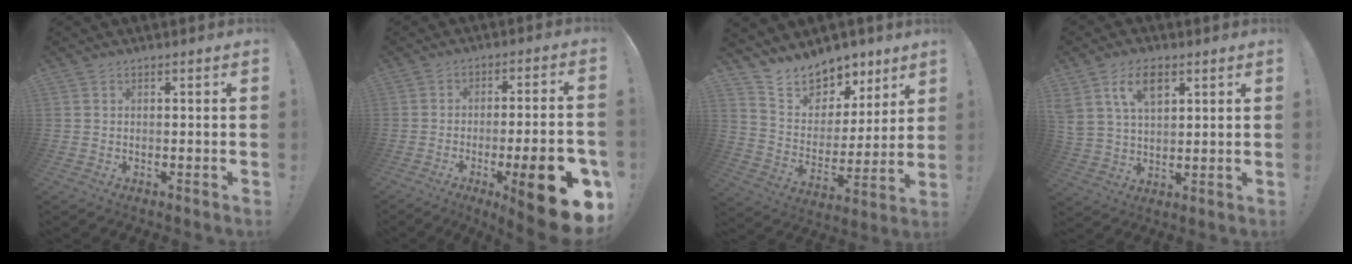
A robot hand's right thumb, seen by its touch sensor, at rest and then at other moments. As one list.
[{"total": 16.8, "force": [-6.8, 3.5, 15.0], "torque": [-0.195, 0.024, -0.093]}, {"total": 12.8, "force": [10.9, 6.3, 2.1], "torque": [-0.055, -0.085, 0.205]}, {"total": 10.0, "force": [5.2, 5.7, 6.4], "torque": [-0.118, -0.003, 0.098]}]